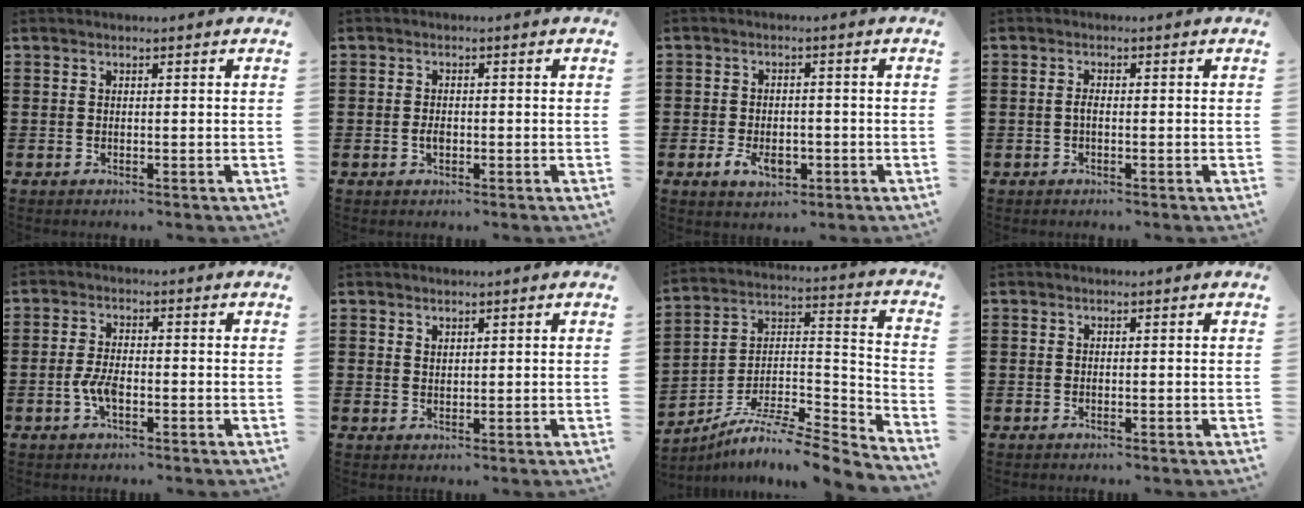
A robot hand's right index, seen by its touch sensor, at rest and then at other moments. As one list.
[{"total": 1.5, "force": [-0.4, 0.7, 1.3], "torque": [-0.026, -0.003, -0.006]}, {"total": 4.1, "force": [-1.5, 2.4, 2.9], "torque": [-0.058, -0.005, -0.031]}, {"total": 1.3, "force": [-0.3, 0.4, 1.2], "torque": [-0.031, -0.003, -0.009]}, {"total": 3.8, "force": [-1.3, 1.5, 3.3], "torque": [-0.081, -0.007, -0.028]}, {"total": 1.3, "force": [1.1, 0.5, 0.2], "torque": [-0.004, 0.002, 0.022]}, {"total": 7.6, "force": [-6.5, 1.5, 3.6], "torque": [-0.065, 0.002, -0.130]}, {"total": 0.0}]